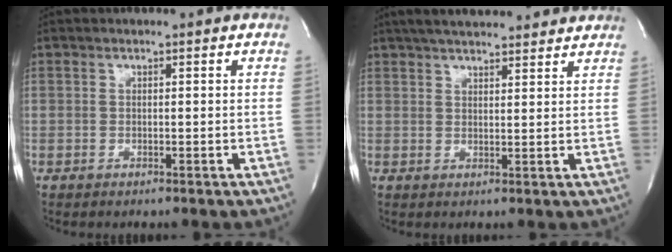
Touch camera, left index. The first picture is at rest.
{"total": 13.4, "force": [11.8, 2.7, 5.8], "torque": [-0.086, 0.039, 0.162]}